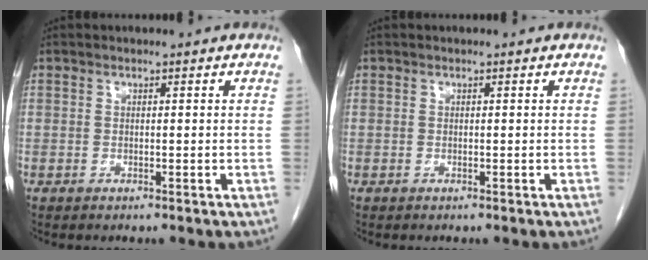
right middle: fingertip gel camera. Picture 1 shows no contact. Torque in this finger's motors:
{"motor_torque": [0.11, -0.07, -0.01, -0.01]}